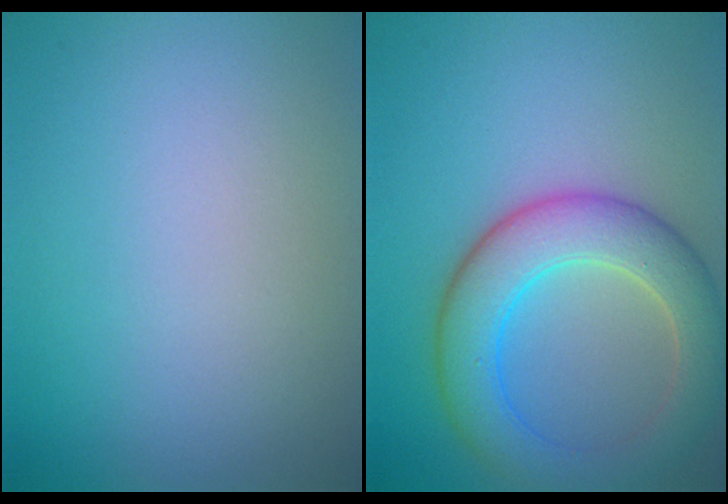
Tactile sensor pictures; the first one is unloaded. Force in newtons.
{"total": 7.0, "press": 7.0, "slide": 0.5}